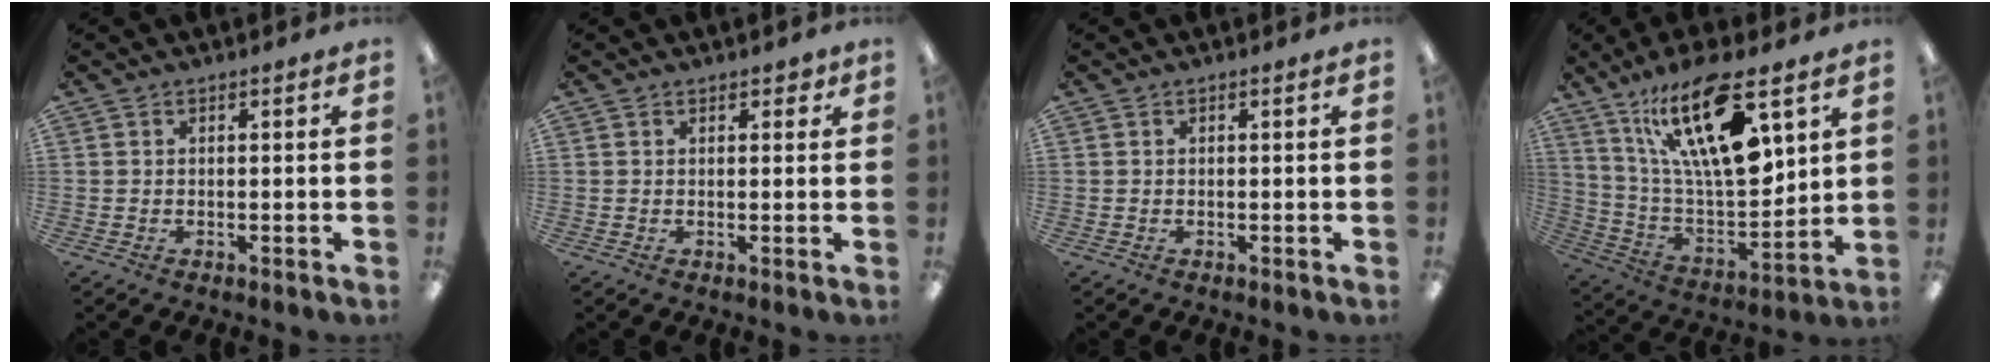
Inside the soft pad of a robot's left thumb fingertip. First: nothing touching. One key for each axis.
{"total": 1.7, "fx": 1.2, "fy": 1.0, "fz": 0.7, "tx": -0.007, "ty": -0.001, "tz": 0.019}
{"total": 0.0}
{"total": 23.5, "fx": 12.7, "fy": 8.0, "fz": 18.1, "tx": -0.326, "ty": -0.066, "tz": 0.206}